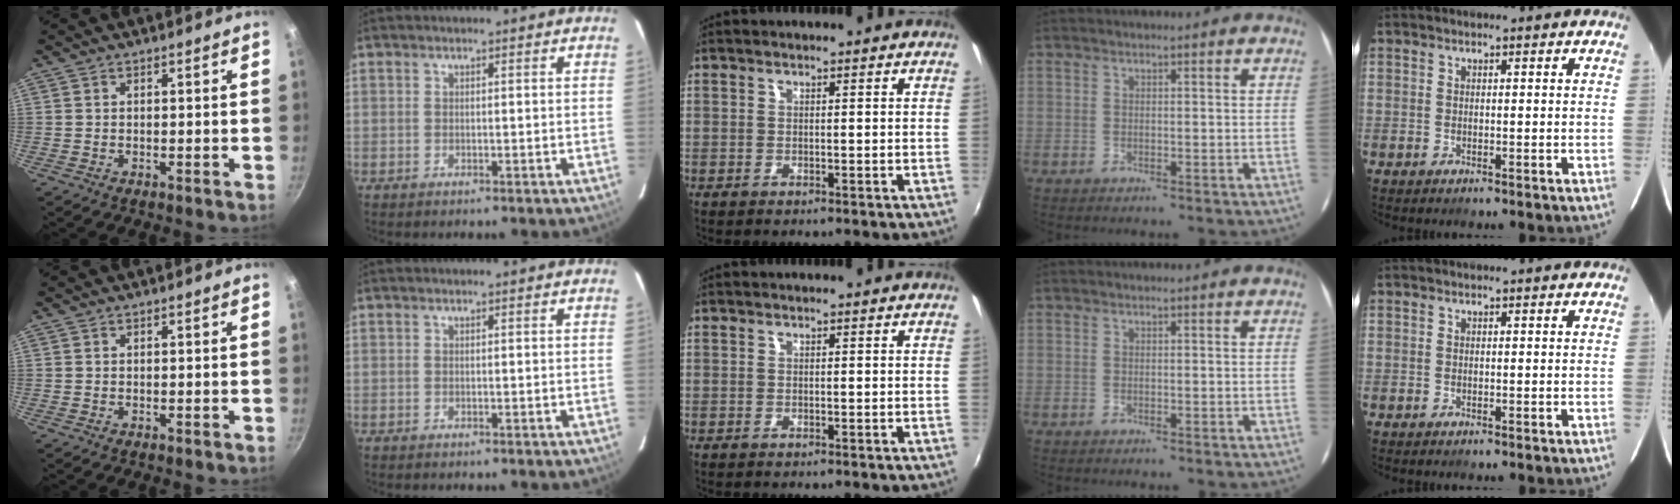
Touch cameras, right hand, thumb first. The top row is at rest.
{}